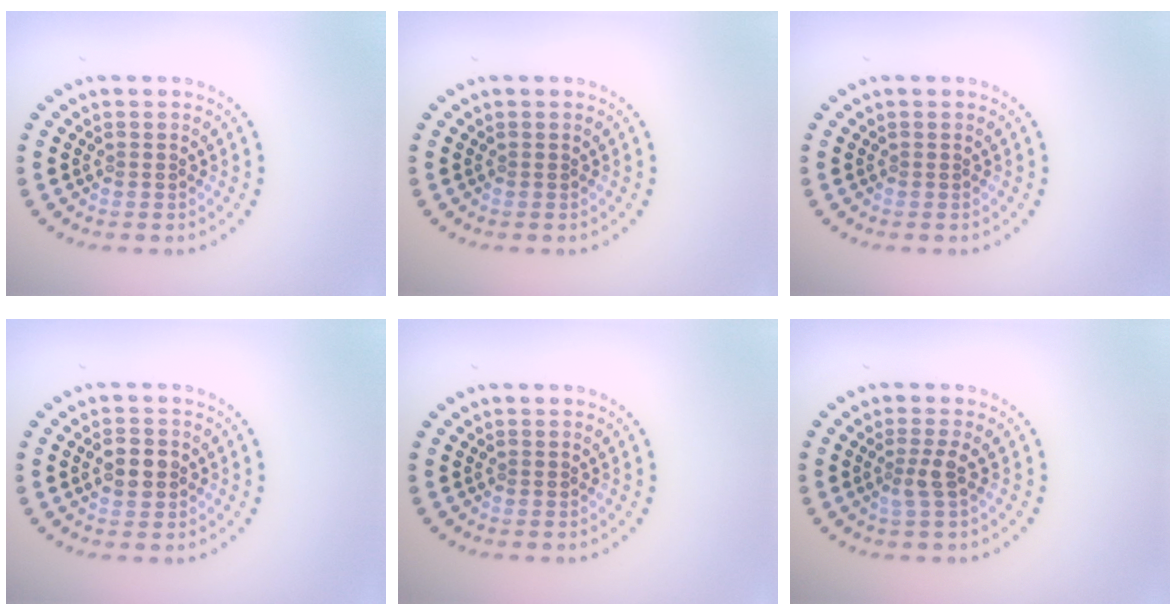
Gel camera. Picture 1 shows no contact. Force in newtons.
{"total": 0.0}
{"total": 0.0}
{"total": 3.0, "press": 3.0, "slide": 0.2}
{"total": 0.0}
{"total": 1.9, "press": 1.4, "slide": 1.3}